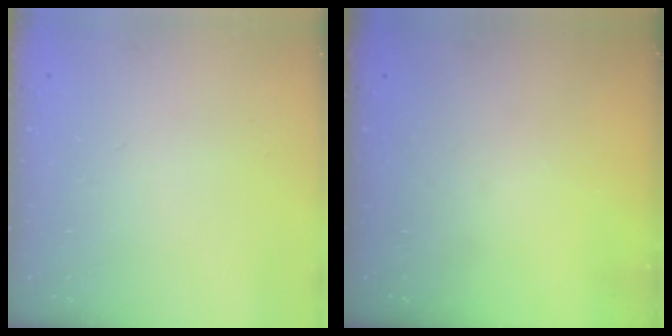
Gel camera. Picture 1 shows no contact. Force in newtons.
{"total": 0.0}